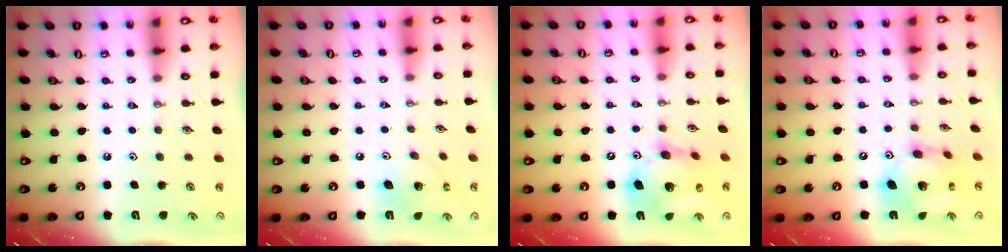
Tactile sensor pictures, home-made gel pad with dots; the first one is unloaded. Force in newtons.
{"total": 9.5, "press": 9.5, "slide": 0.7}
{"total": 16.8, "press": 16.5, "slide": 3.0}
{"total": 15.3, "press": 15.2, "slide": 1.5}